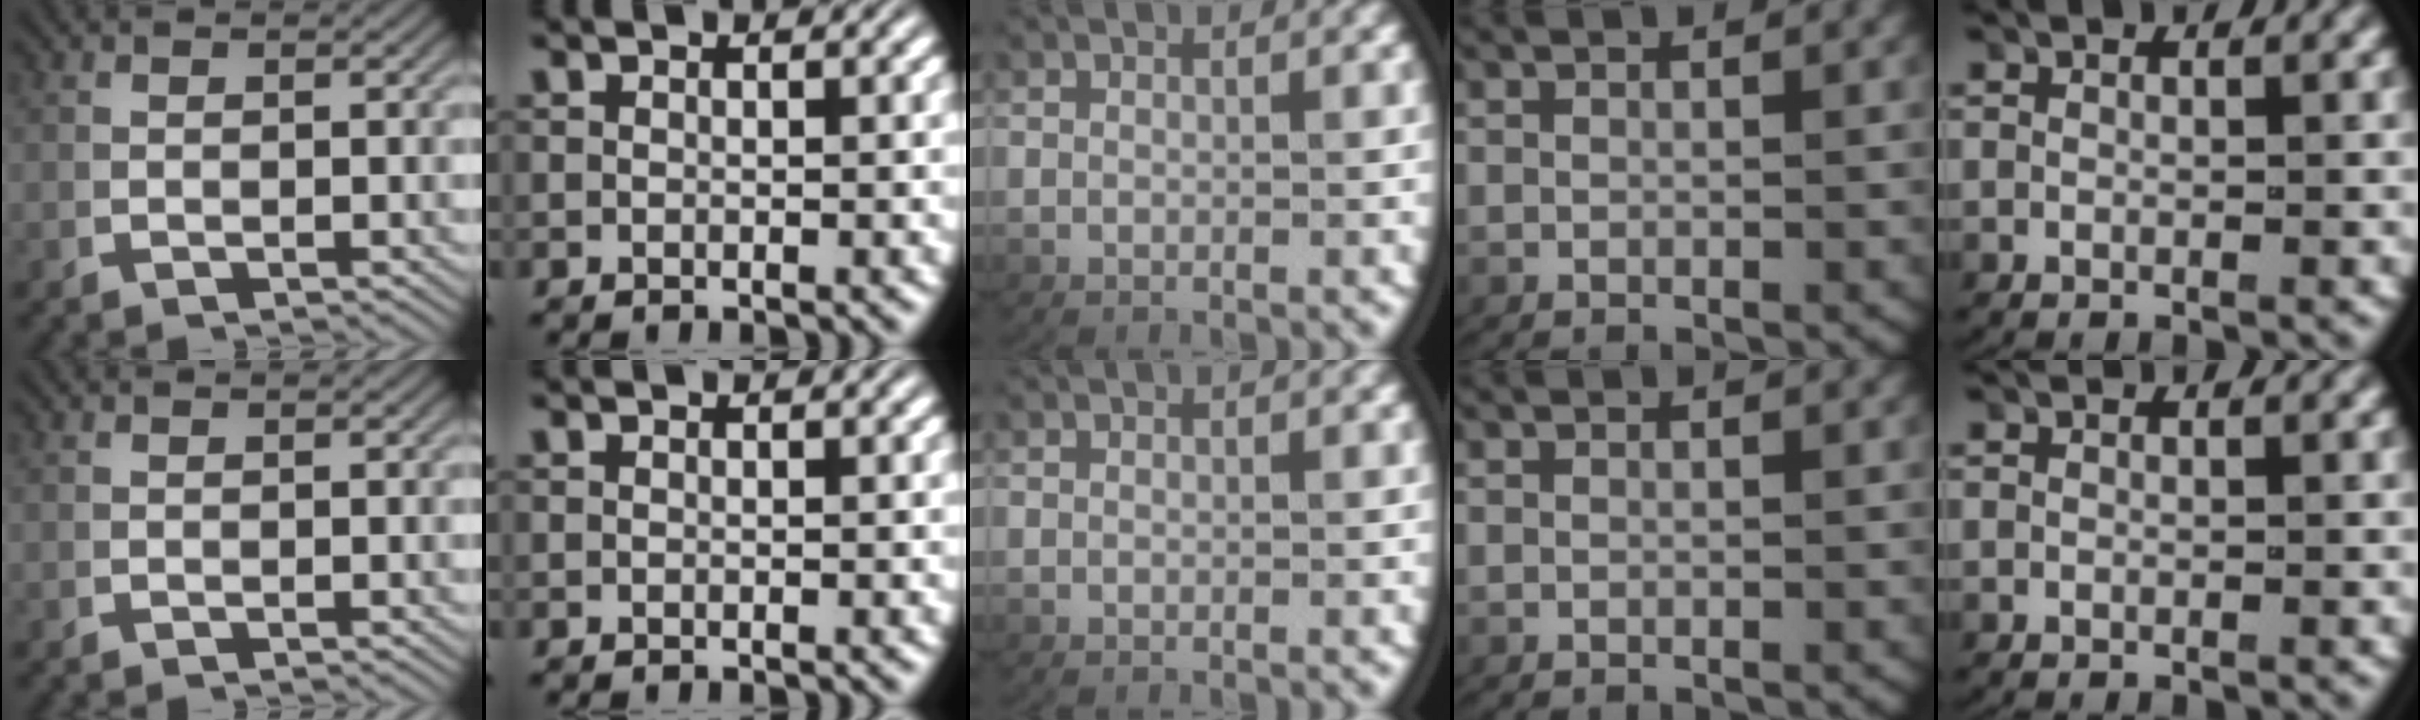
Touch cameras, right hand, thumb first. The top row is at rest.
{}